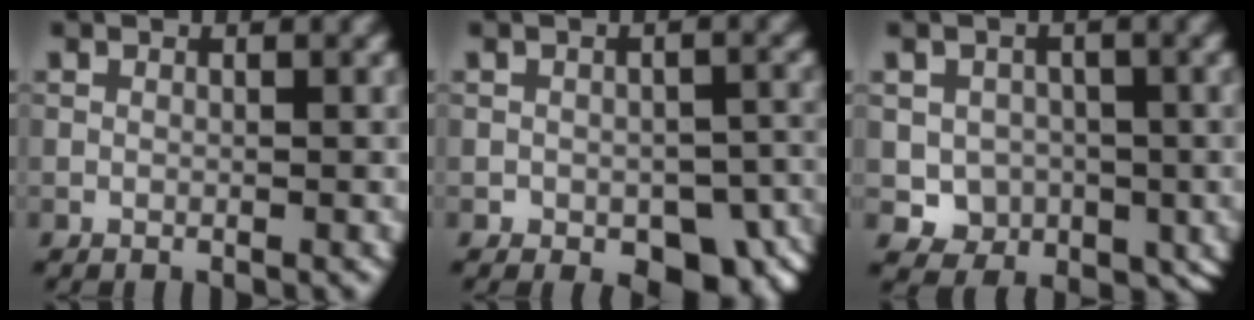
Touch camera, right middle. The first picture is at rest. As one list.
[{"total": 7.0, "force": [-3.7, 4.0, 4.3], "torque": [-0.044, -0.020, -0.042]}, {"total": 5.9, "force": [-1.5, 5.4, 1.9], "torque": [-0.017, -0.009, -0.022]}]